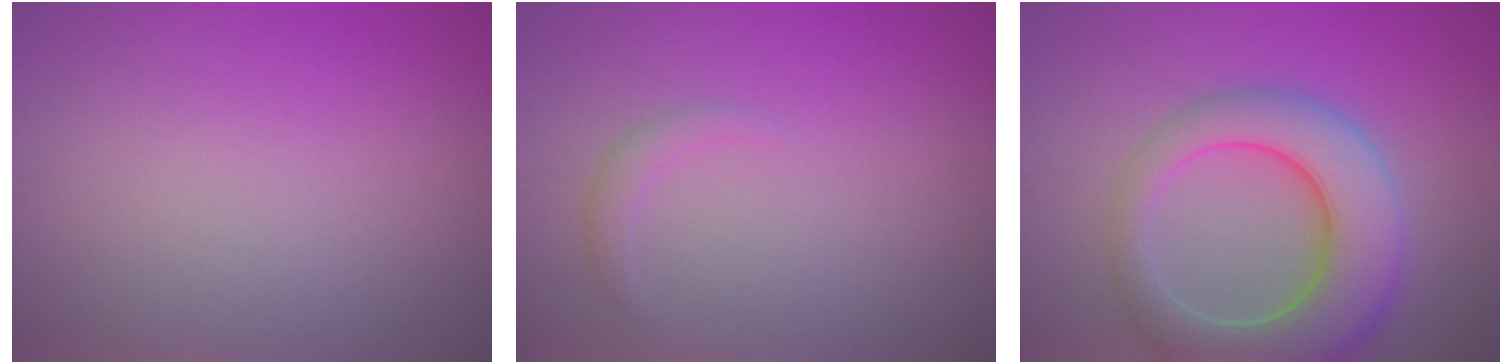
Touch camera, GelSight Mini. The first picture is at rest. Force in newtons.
{"total": 1.2, "press": 1.2, "slide": 0.2}
{"total": 9.8, "press": 9.8, "slide": 0.6}